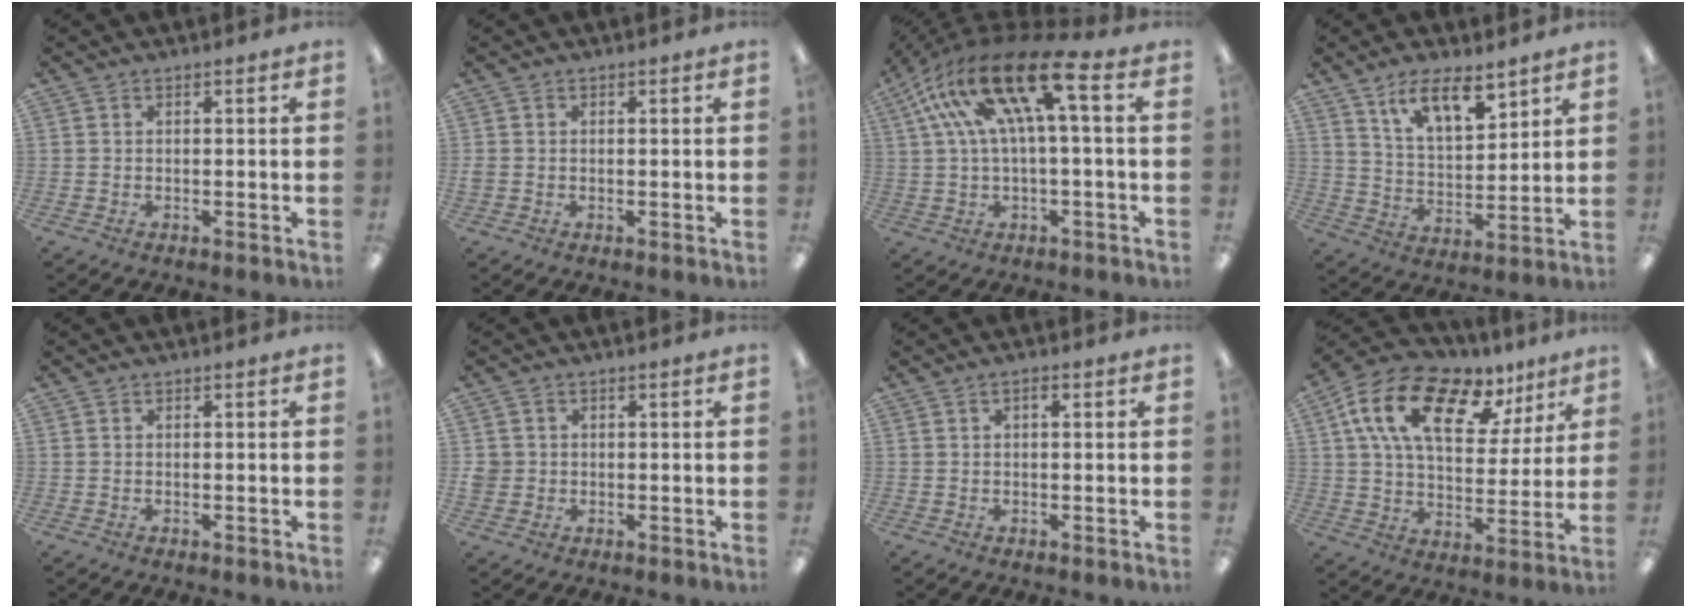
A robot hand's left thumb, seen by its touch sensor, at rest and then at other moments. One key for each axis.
{"total": 0.9, "fx": -0.3, "fy": 0.8, "fz": -0.1, "tx": 0.002, "ty": 0.003, "tz": -0.006}
{"total": 21.0, "fx": 7.2, "fy": 7.7, "fz": 18.1, "tx": -0.350, "ty": -0.023, "tz": 0.116}
{"total": 10.9, "fx": 8.1, "fy": 4.1, "fz": 6.1, "tx": -0.100, "ty": -0.044, "tz": 0.144}
{"total": 0.0}
{"total": 2.7, "fx": -0.1, "fy": 2.7, "fz": 0.1, "tx": -0.004, "ty": 0.004, "tz": -0.002}
{"total": 1.5, "fx": 0.4, "fy": 0.7, "fz": 1.2, "tx": -0.017, "ty": 0.002, "tz": 0.004}
{"total": 19.3, "fx": 10.1, "fy": 10.2, "fz": 12.9, "tx": -0.226, "ty": -0.034, "tz": 0.176}